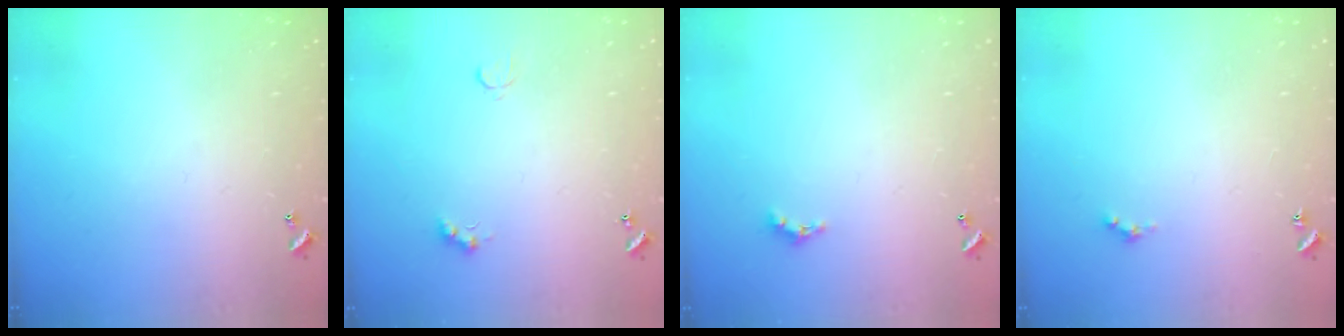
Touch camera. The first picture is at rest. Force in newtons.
{"total": 2.2, "press": 2.1, "slide": 0.6}
{"total": 1.9, "press": 1.9, "slide": 0.6}
{"total": 1.4, "press": 1.3, "slide": 0.4}